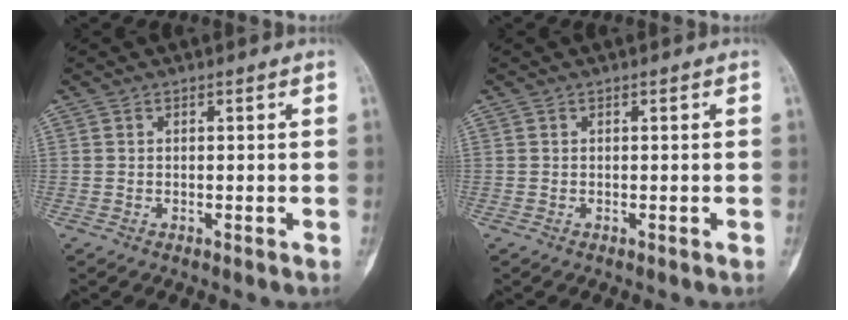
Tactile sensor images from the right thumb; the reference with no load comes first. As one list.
[{"total": 0.0}]